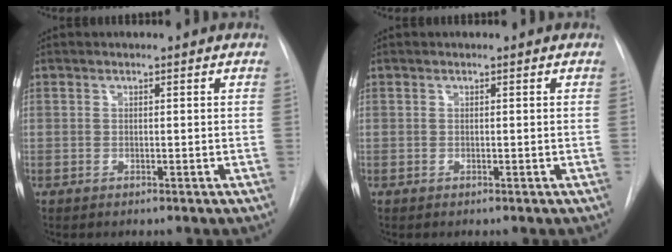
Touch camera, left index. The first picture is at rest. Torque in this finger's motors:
{"motor_torque": [0.15, 0.05, 0.02, -0.01]}